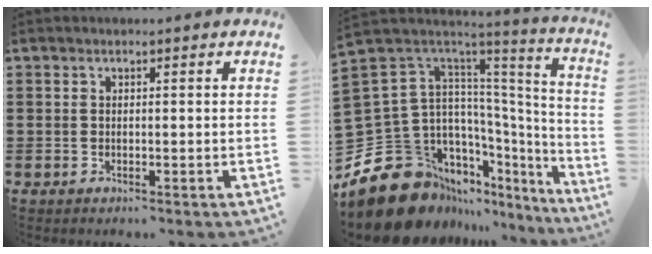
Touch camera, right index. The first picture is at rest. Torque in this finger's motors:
{"motor_torque": [-0.20, 0.26, 0.05, -0.21]}